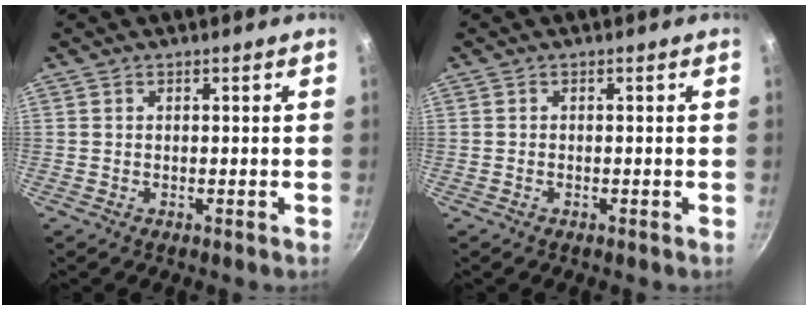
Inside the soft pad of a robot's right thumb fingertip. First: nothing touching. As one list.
[{"total": 0.0}]